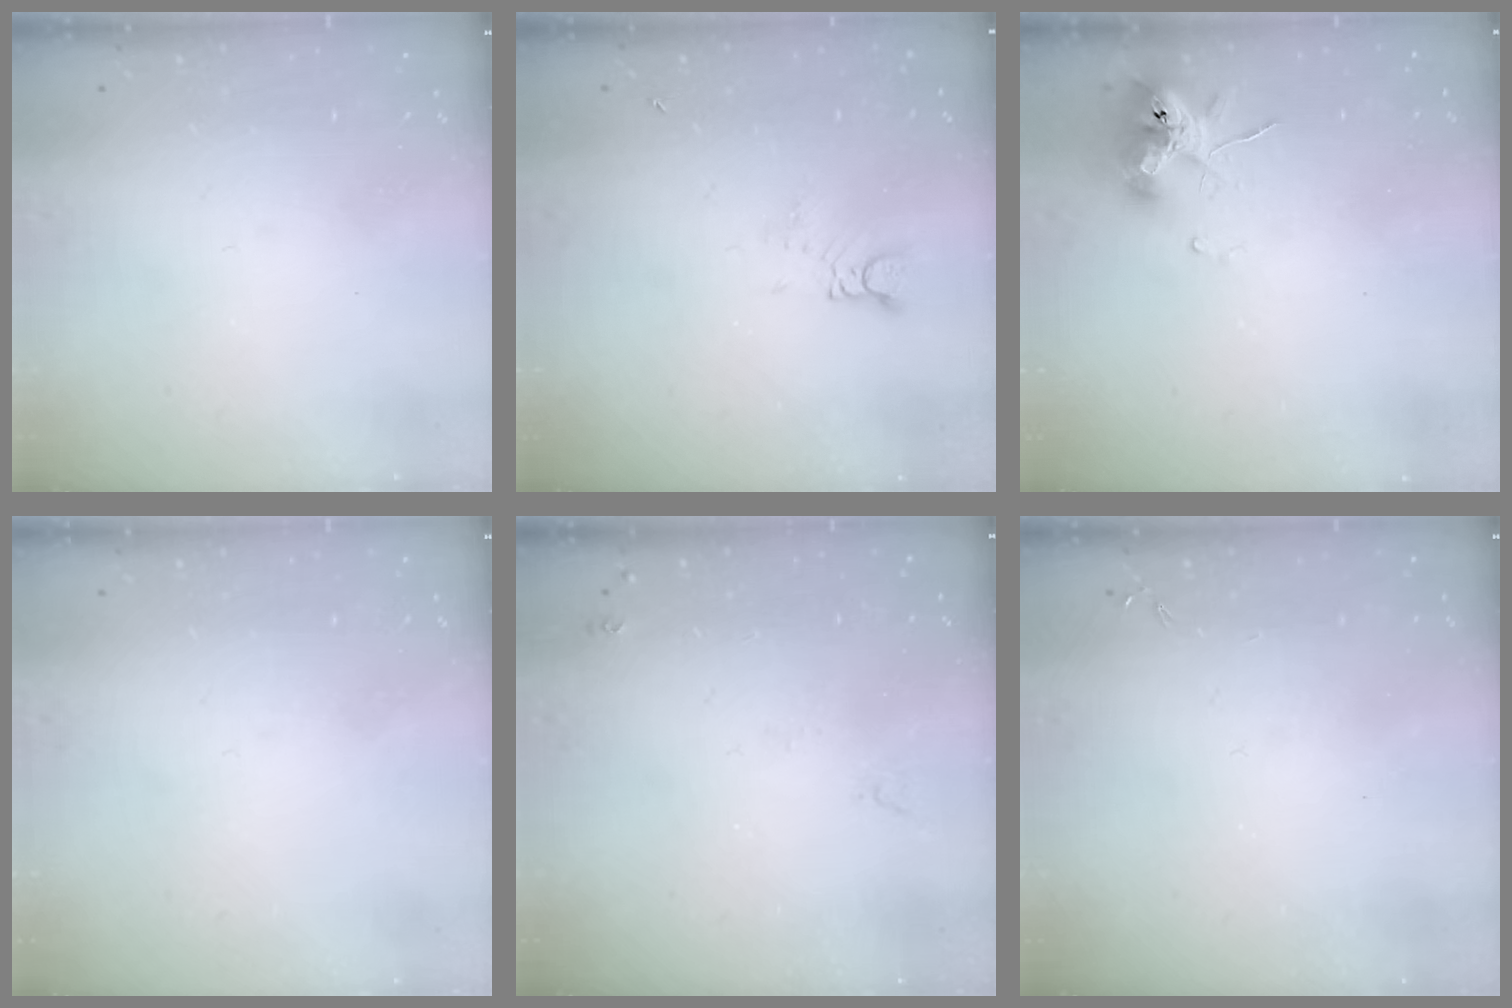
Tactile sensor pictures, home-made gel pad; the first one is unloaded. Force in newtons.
{"total": 2.1, "press": 2.0, "slide": 0.3}
{"total": 9.4, "press": 9.3, "slide": 1.4}
{"total": 0.0}
{"total": 4.3, "press": 4.2, "slide": 0.6}
{"total": 0.0}